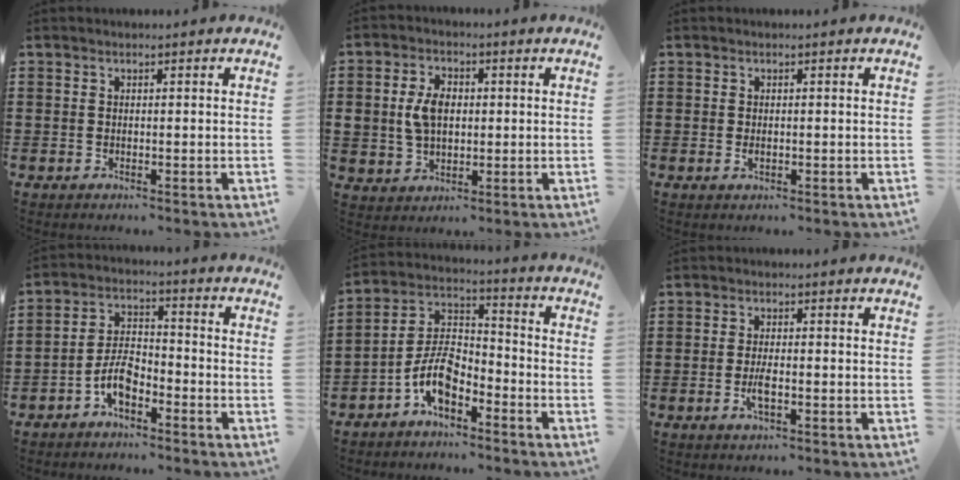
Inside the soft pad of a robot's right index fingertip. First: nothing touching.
{"total": 5.6, "force": [0.4, 4.0, 3.9], "torque": [-0.100, 0.009, 0.000]}
{"total": 0.8, "force": [-0.3, 0.3, 0.7], "torque": [-0.015, -0.003, -0.005]}
{"total": 5.8, "force": [-3.2, 2.5, 4.1], "torque": [-0.097, 0.002, -0.065]}
{"total": 7.9, "force": [-4.6, 3.6, 5.2], "torque": [-0.126, -0.005, -0.093]}
{"total": 3.0, "force": [-0.9, 0.6, 2.8], "torque": [-0.057, -0.005, -0.018]}